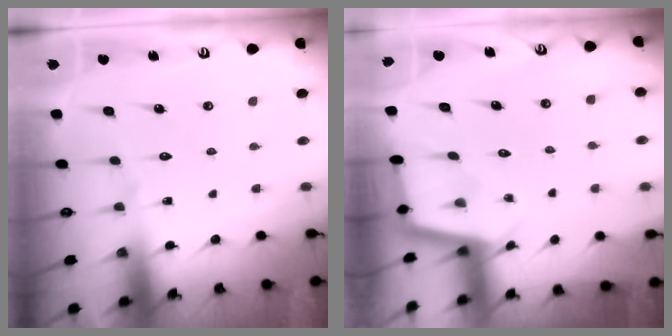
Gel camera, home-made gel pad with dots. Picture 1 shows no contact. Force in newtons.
{"total": 2.2, "press": 2.2, "slide": 0.1}